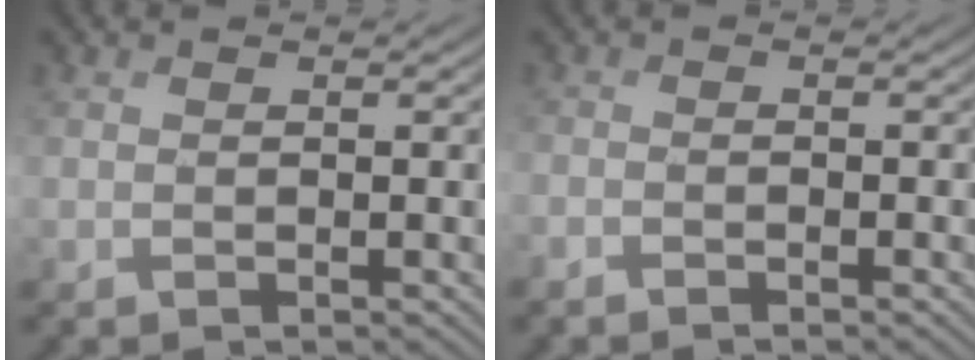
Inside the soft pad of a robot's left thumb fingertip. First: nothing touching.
{"total": 1.4, "force": [-1.3, 0.3, 0.5], "torque": [-0.010, -0.005, -0.027]}